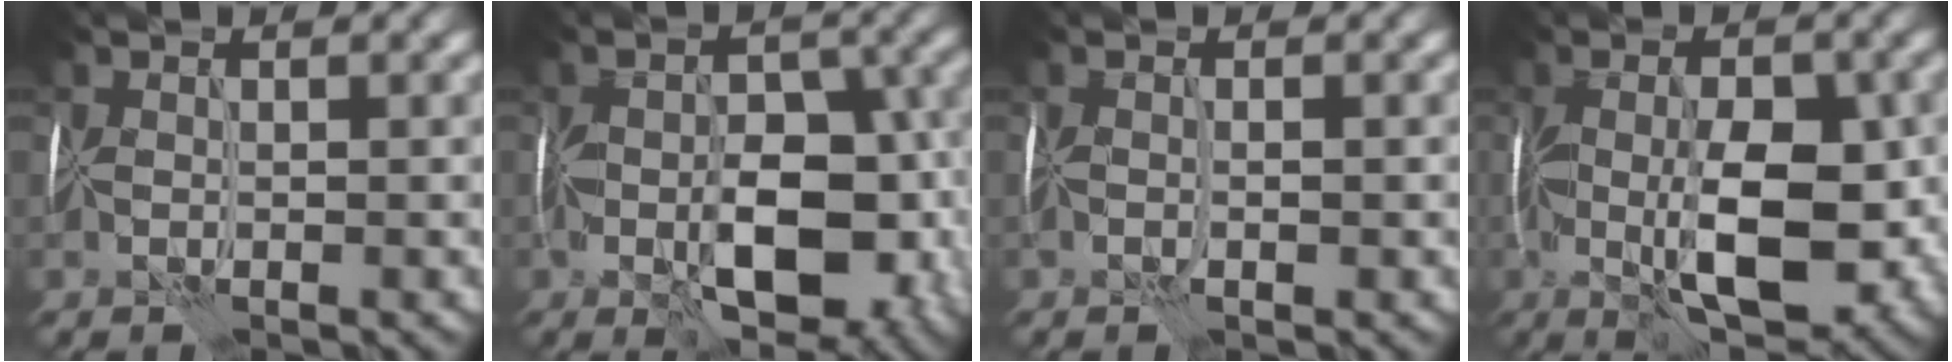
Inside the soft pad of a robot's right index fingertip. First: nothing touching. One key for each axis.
{"total": 9.4, "fx": -3.2, "fy": 5.3, "fz": 7.1, "tx": -0.111, "ty": -0.011, "tz": -0.040}
{"total": 0.6, "fx": -0.2, "fy": -0.1, "fz": 0.6, "tx": -0.010, "ty": 0.002, "tz": -0.003}
{"total": 9.1, "fx": -1.6, "fy": 4.0, "fz": 8.0, "tx": -0.135, "ty": -0.006, "tz": -0.018}